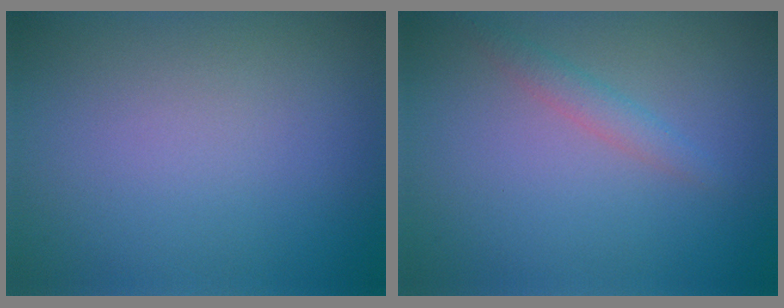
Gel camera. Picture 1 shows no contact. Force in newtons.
{"total": 1.0, "press": 1.0, "slide": 0.1}